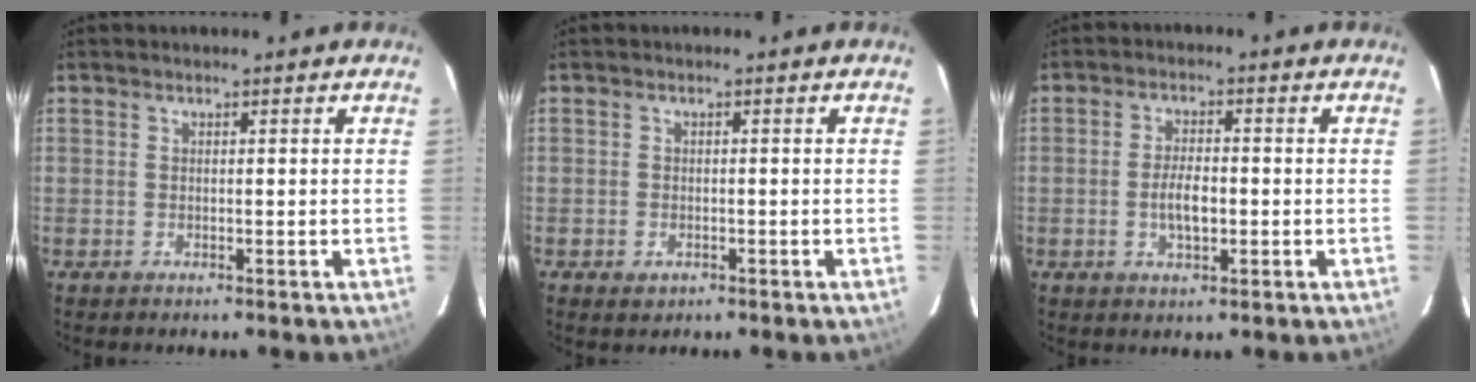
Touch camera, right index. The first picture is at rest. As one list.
[{"total": 2.0, "force": [-1.0, 1.6, 0.8], "torque": [-0.014, -0.002, -0.014]}, {"total": 4.9, "force": [-1.0, 2.1, 4.2], "torque": [-0.082, -0.001, -0.014]}]